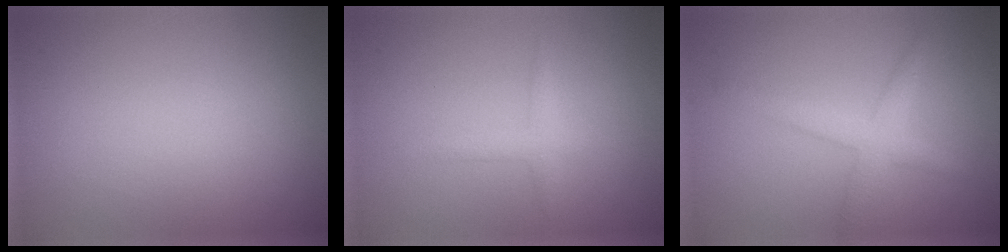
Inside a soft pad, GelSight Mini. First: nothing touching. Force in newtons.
{"total": 1.3, "press": 1.3, "slide": 0.1}
{"total": 2.6, "press": 2.6, "slide": 0.2}